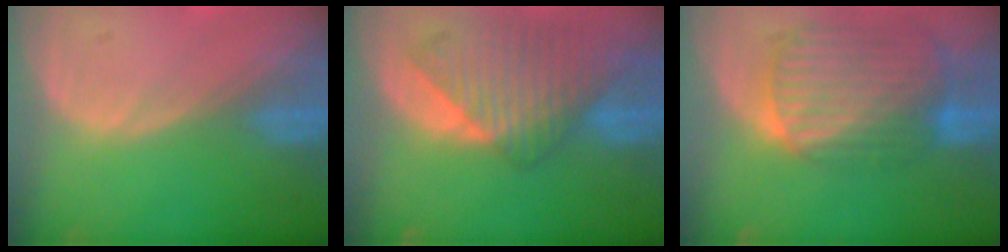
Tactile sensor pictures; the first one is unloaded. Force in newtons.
{"total": 9.2, "press": 8.2, "slide": 4.0}
{"total": 10.3, "press": 8.7, "slide": 5.5}